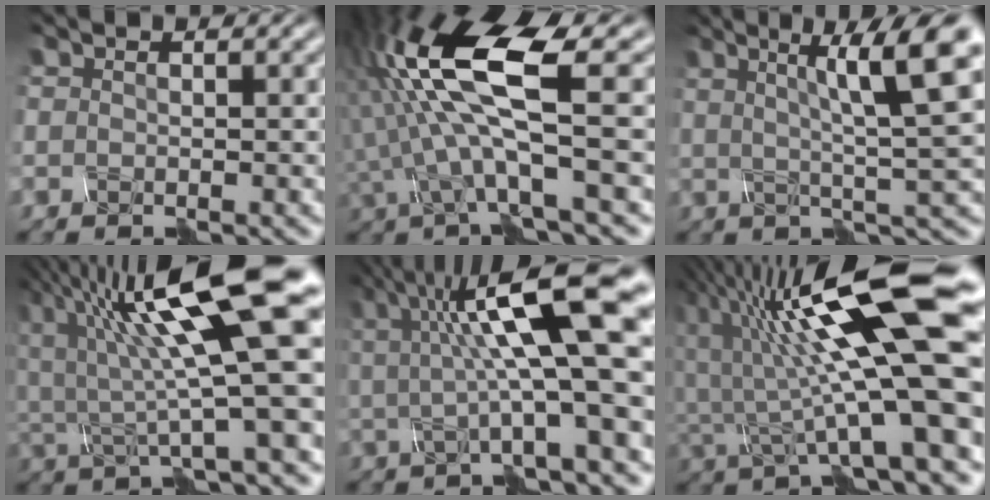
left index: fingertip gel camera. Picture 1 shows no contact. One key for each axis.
{"total": 7.3, "fx": -1.0, "fy": 1.2, "fz": 7.1, "tx": -0.188, "ty": -0.014, "tz": 0.020}
{"total": 6.9, "fx": 1.4, "fy": 0.2, "fz": 6.7, "tx": -0.119, "ty": -0.009, "tz": 0.054}
{"total": 10.4, "fx": 2.9, "fy": 1.3, "fz": 9.9, "tx": -0.193, "ty": -0.014, "tz": 0.085}
{"total": 9.9, "fx": 1.0, "fy": 2.0, "fz": 9.6, "tx": -0.180, "ty": -0.019, "tz": 0.049}
{"total": 12.5, "fx": 1.6, "fy": 1.2, "fz": 12.3, "tx": -0.213, "ty": -0.020, "tz": 0.067}